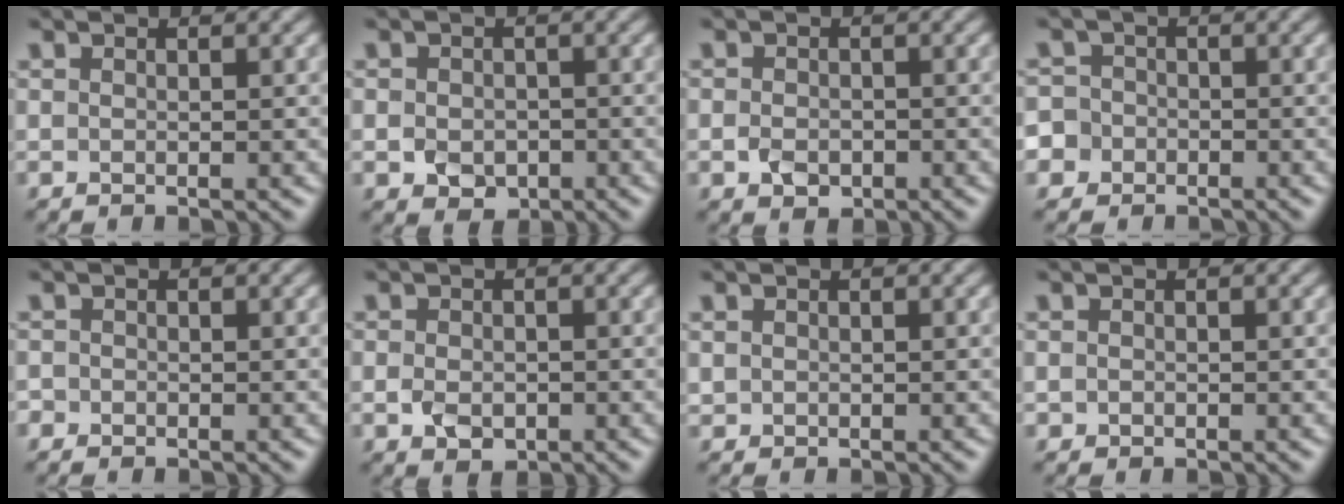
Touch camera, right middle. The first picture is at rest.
{"total": 2.4, "force": [-0.8, 1.9, 1.2], "torque": [-0.020, -0.005, -0.016]}
{"total": 1.8, "force": [-0.8, 1.3, 0.9], "torque": [-0.021, -0.004, -0.018]}
{"total": 5.1, "force": [-2.0, 4.5, 1.1], "torque": [-0.020, 0.017, -0.069]}
{"total": 1.0, "force": [-0.5, 0.8, 0.3], "torque": [-0.005, -0.002, -0.012]}
{"total": 2.0, "force": [-0.8, 1.4, 1.2], "torque": [-0.027, -0.003, -0.015]}
{"total": 0.5, "force": [0.1, 0.5, 0.0], "torque": [-0.002, 0.001, 0.003]}
{"total": 0.5, "force": [-0.3, 0.4, 0.1], "torque": [-0.002, 0.001, -0.007]}